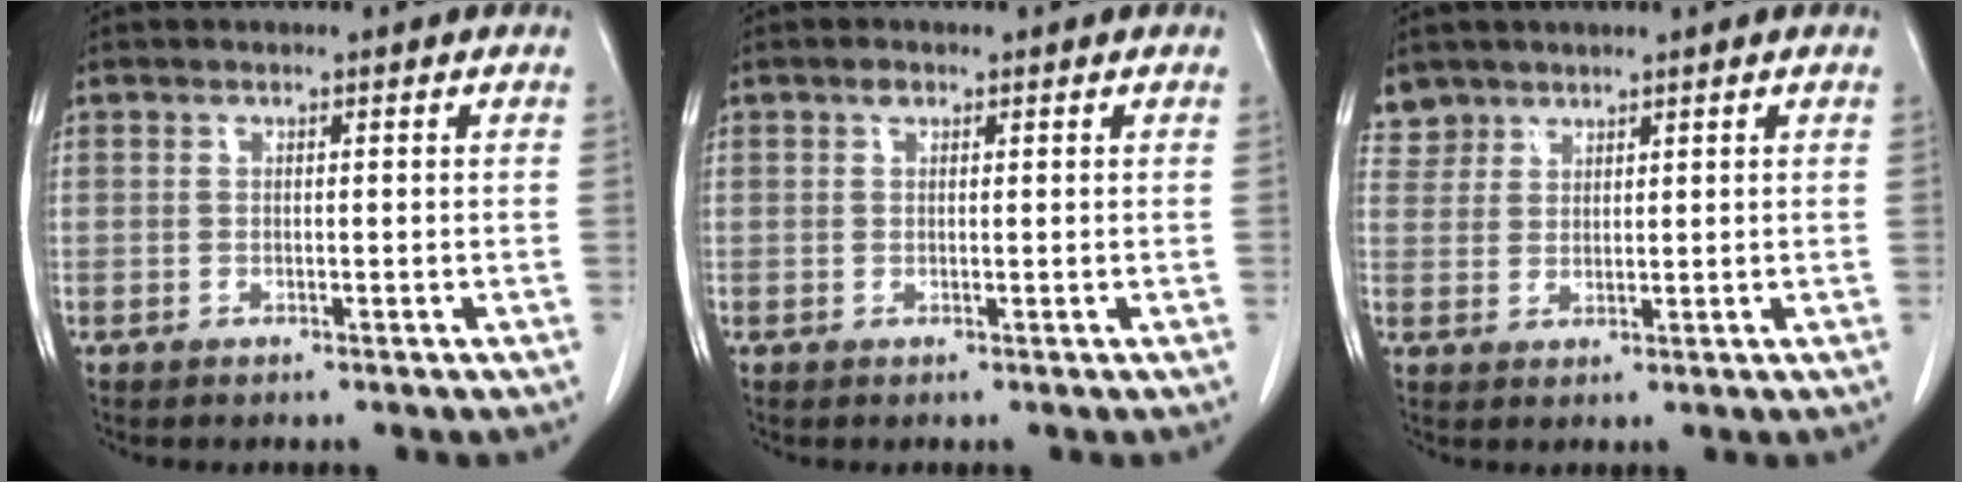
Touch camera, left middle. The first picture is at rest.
{"total": 1.0, "force": [0.6, 0.6, 0.5], "torque": [-0.010, 0.002, 0.010]}
{"total": 3.2, "force": [2.7, 1.7, -0.5], "torque": [0.017, 0.006, 0.052]}